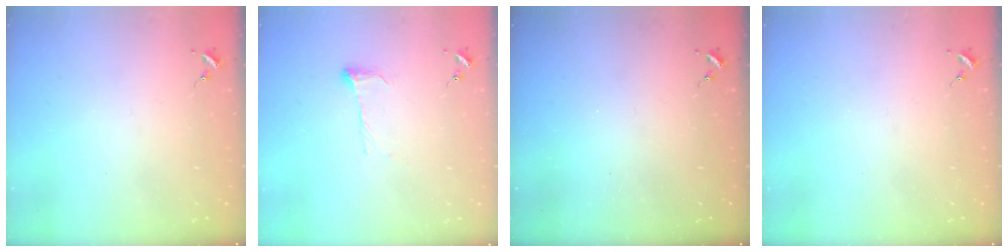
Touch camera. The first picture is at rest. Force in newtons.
{"total": 8.7, "press": 8.7, "slide": 0.3}
{"total": 0.0}
{"total": 0.0}